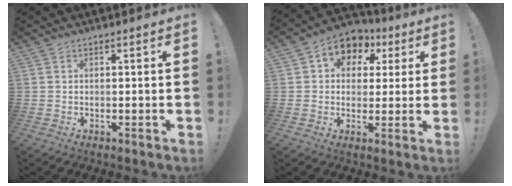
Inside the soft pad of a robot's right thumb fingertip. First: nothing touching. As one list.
[{"total": 8.7, "force": [3.0, 7.3, 3.5], "torque": [-0.051, -0.010, 0.062]}]